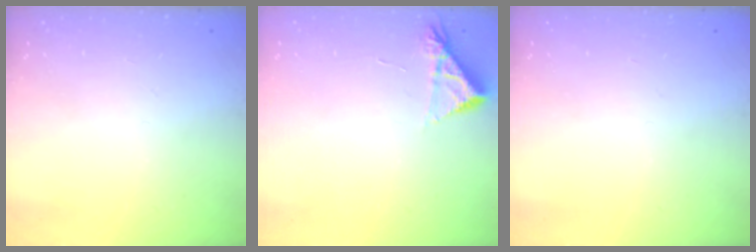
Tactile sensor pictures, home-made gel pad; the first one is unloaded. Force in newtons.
{"total": 5.0, "press": 5.0, "slide": 0.8}
{"total": 0.0}